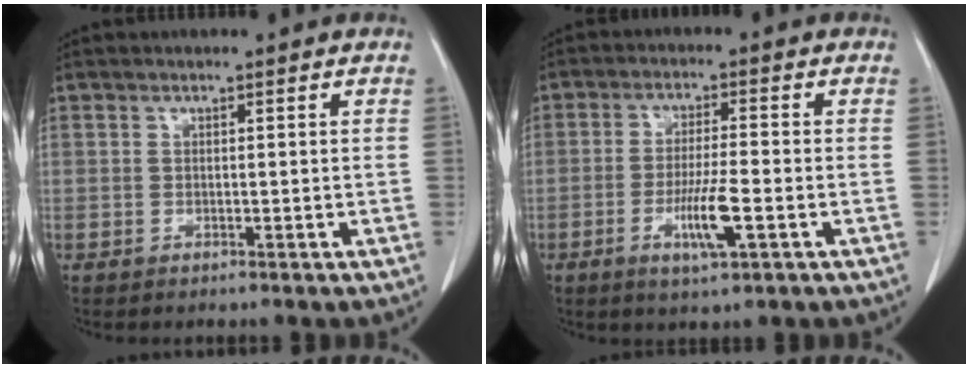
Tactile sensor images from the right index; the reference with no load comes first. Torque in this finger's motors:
{"motor_torque": [1.20, -0.13, 0.60, 0.08]}